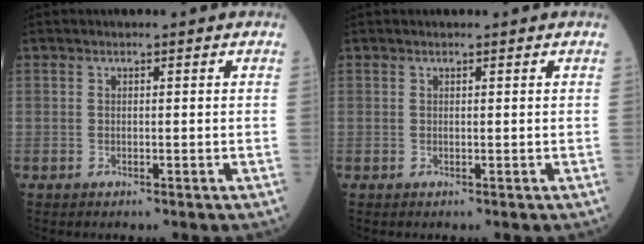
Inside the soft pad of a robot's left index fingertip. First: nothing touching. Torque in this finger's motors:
{"motor_torque": [0.16, -0.42, -0.02, -0.01]}